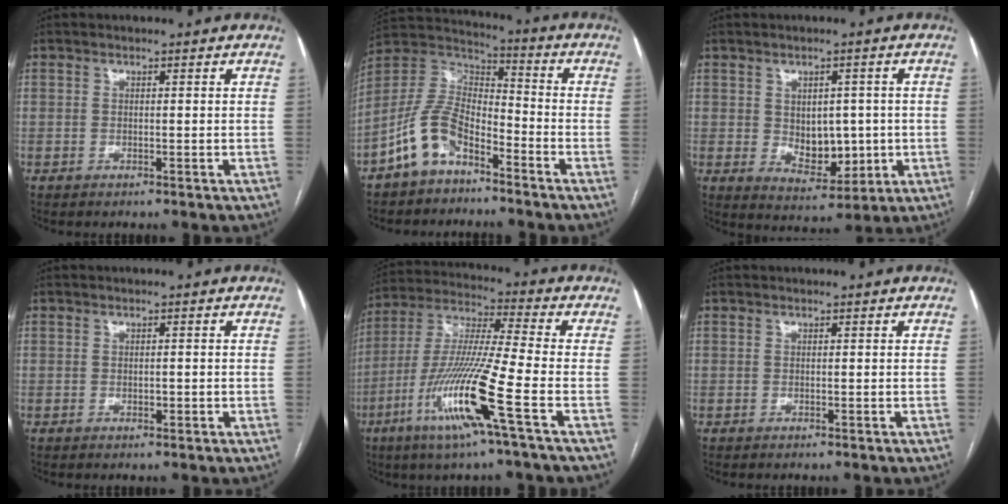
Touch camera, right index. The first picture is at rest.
{"total": 10.5, "force": [-6.5, 5.1, 6.5], "torque": [-0.148, 0.024, -0.131]}
{"total": 7.7, "force": [-0.2, 4.7, 6.1], "torque": [-0.086, 0.001, 0.013]}
{"total": 1.1, "force": [-0.2, 0.5, 0.9], "torque": [-0.016, -0.001, -0.001]}
{"total": 15.8, "force": [-6.6, -0.8, 14.4], "torque": [-0.295, -0.020, -0.130]}
{"total": 0.0}